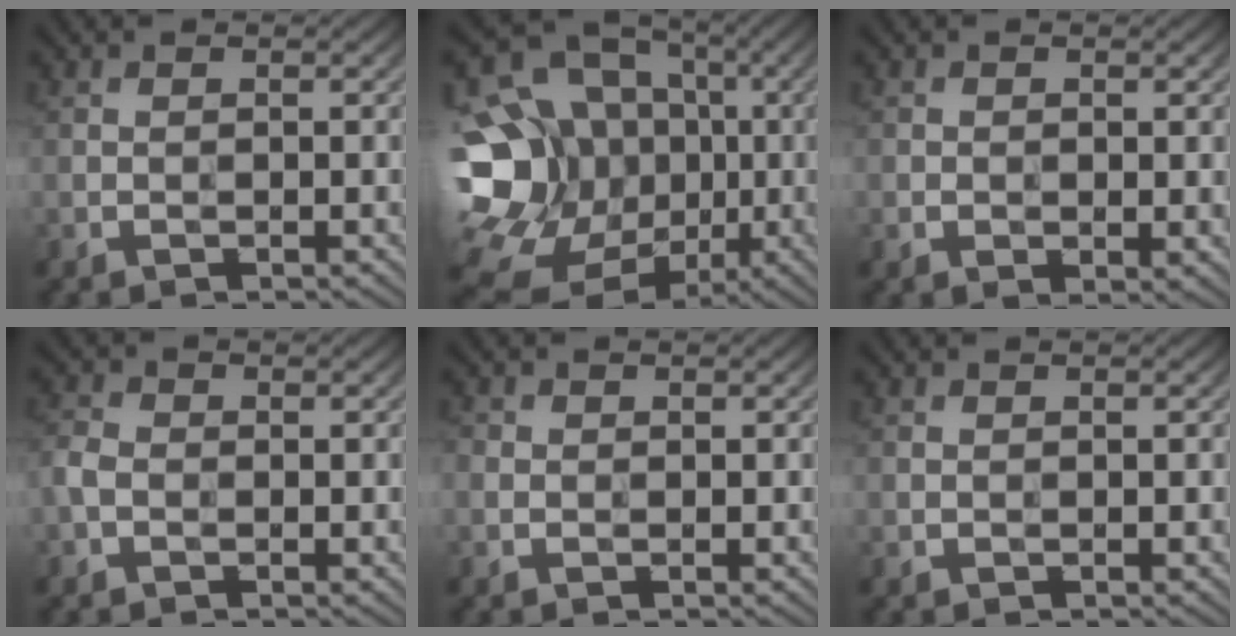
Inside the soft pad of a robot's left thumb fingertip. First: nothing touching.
{"total": 23.3, "force": [-3.8, 20.3, 10.9], "torque": [-0.260, -0.005, -0.084]}
{"total": 2.0, "force": [-0.2, 1.2, 1.7], "torque": [-0.026, -0.008, 0.001]}
{"total": 2.2, "force": [-0.9, 1.5, 1.2], "torque": [-0.032, 0.003, -0.029]}
{"total": 1.0, "force": [-0.1, 0.9, 0.3], "torque": [-0.005, -0.003, -0.004]}
{"total": 0.0}